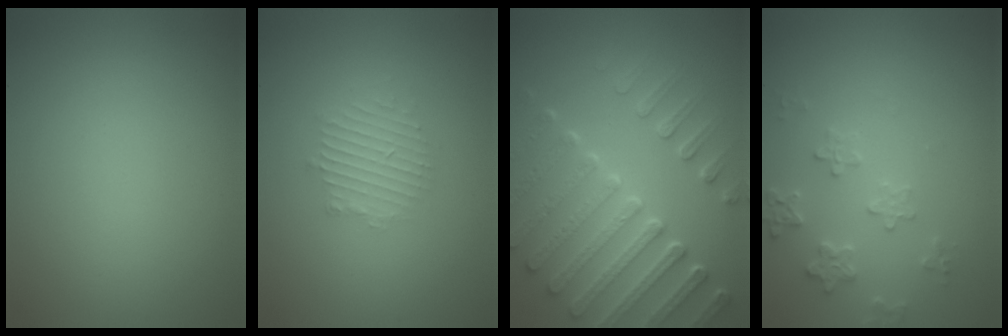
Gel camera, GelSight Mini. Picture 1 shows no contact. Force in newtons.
{"total": 2.1, "press": 2.1, "slide": 0.4}
{"total": 7.5, "press": 5.7, "slide": 4.8}
{"total": 2.5, "press": 2.4, "slide": 0.6}